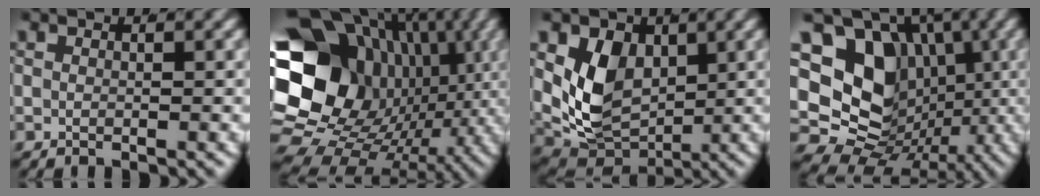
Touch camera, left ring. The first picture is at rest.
{"total": 25.8, "force": [-0.7, 19.2, 17.2], "torque": [-0.290, -0.056, 0.002]}
{"total": 8.9, "force": [0.9, 7.0, 5.5], "torque": [-0.101, -0.027, 0.027]}
{"total": 19.0, "force": [-0.6, 15.6, 10.9], "torque": [-0.203, -0.066, -0.006]}